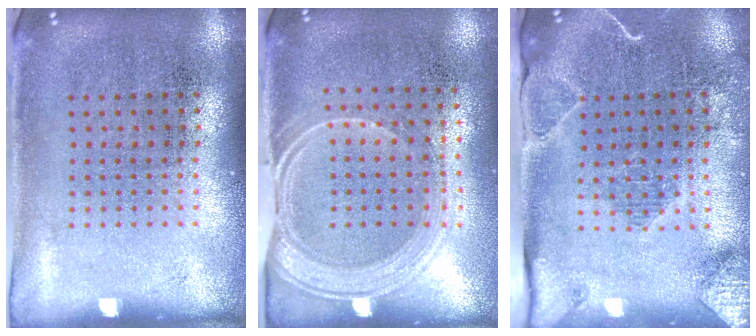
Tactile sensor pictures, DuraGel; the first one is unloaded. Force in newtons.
{"total": 1.7, "press": 1.4, "slide": 1.0}
{"total": 2.0, "press": 2.0, "slide": 0.1}